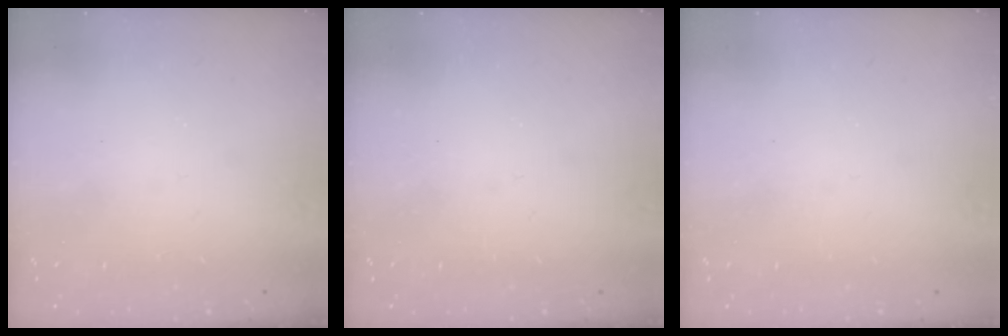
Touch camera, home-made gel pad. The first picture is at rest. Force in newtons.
{"total": 0.0}
{"total": 0.0}